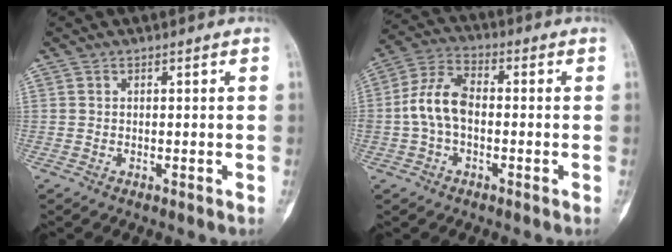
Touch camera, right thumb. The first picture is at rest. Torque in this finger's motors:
{"motor_torque": [0.12, 0.13, 0.66, 0.52, 0.23]}